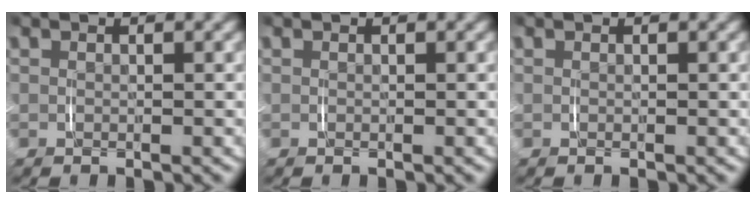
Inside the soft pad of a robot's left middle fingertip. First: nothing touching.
{"total": 0.0}
{"total": 0.0}